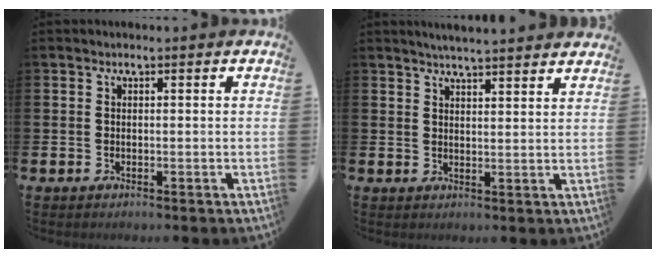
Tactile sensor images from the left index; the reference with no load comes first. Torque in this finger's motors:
{"motor_torque": [0.05, -0.50, 0.25, 0.13]}